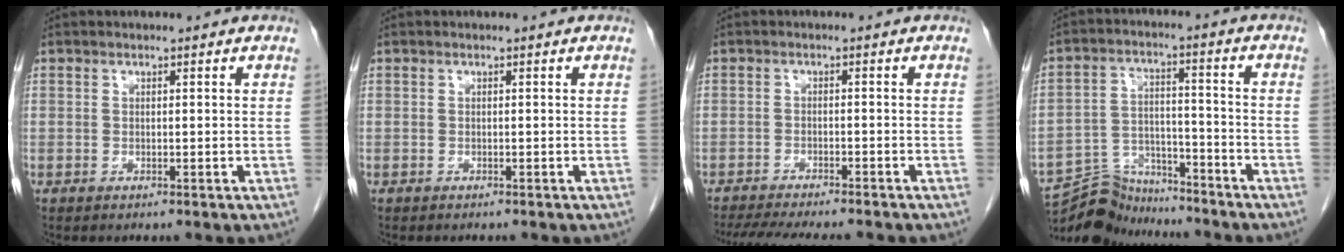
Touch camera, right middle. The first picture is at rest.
{"total": 0.9, "force": [-0.8, 0.2, 0.4], "torque": [-0.009, -0.002, -0.007]}
{"total": 12.9, "force": [-11.4, 1.8, 5.9], "torque": [-0.088, -0.015, -0.156]}
{"total": 9.4, "force": [-9.1, 2.2, -0.1], "torque": [-0.005, 0.024, -0.163]}